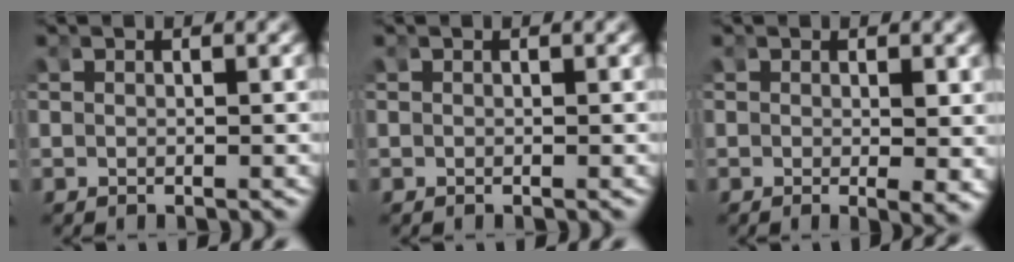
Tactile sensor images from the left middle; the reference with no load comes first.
{"total": 0.0}
{"total": 1.7, "force": [-0.3, 0.3, 1.6], "torque": [-0.020, -0.010, -0.002]}